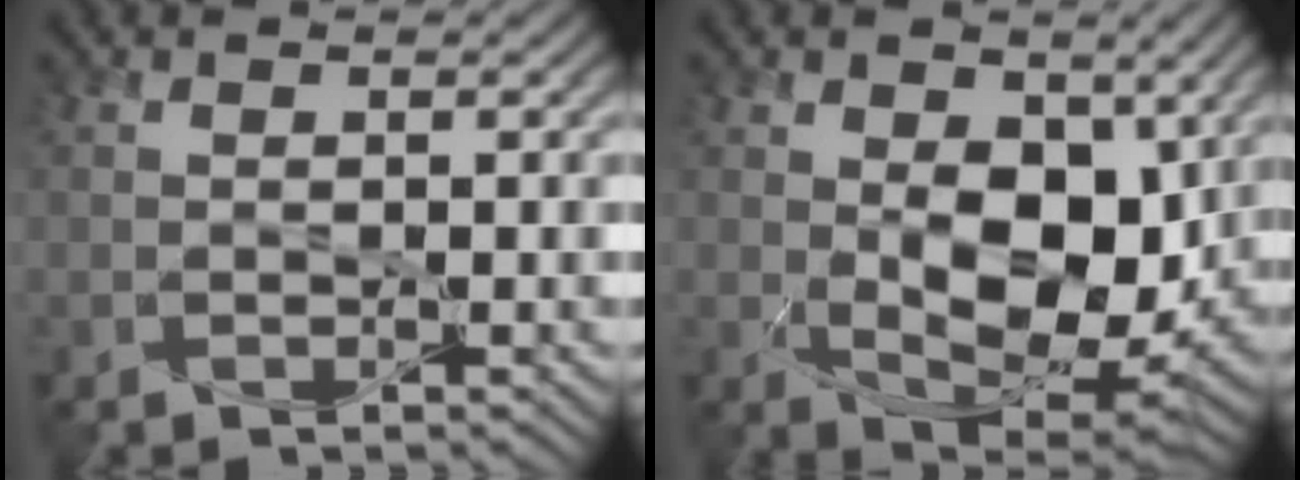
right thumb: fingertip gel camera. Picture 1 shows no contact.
{"total": 11.1, "force": [0.3, 6.4, 9.0], "torque": [-0.170, -0.018, 0.015]}